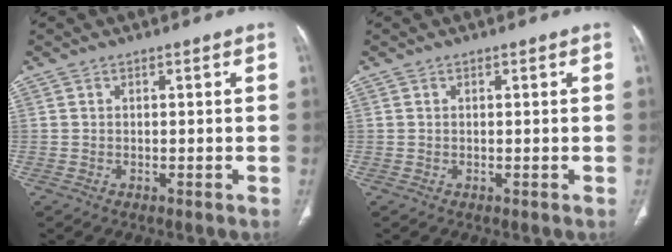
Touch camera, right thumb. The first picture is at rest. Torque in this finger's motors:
{"motor_torque": [0.13, 0.05, 0.01, -0.15, 0.04]}